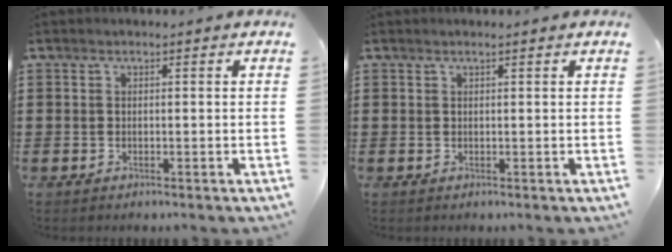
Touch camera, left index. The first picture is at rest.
{"total": 0.7, "force": [0.4, -0.1, 0.5], "torque": [-0.009, -0.001, 0.009]}